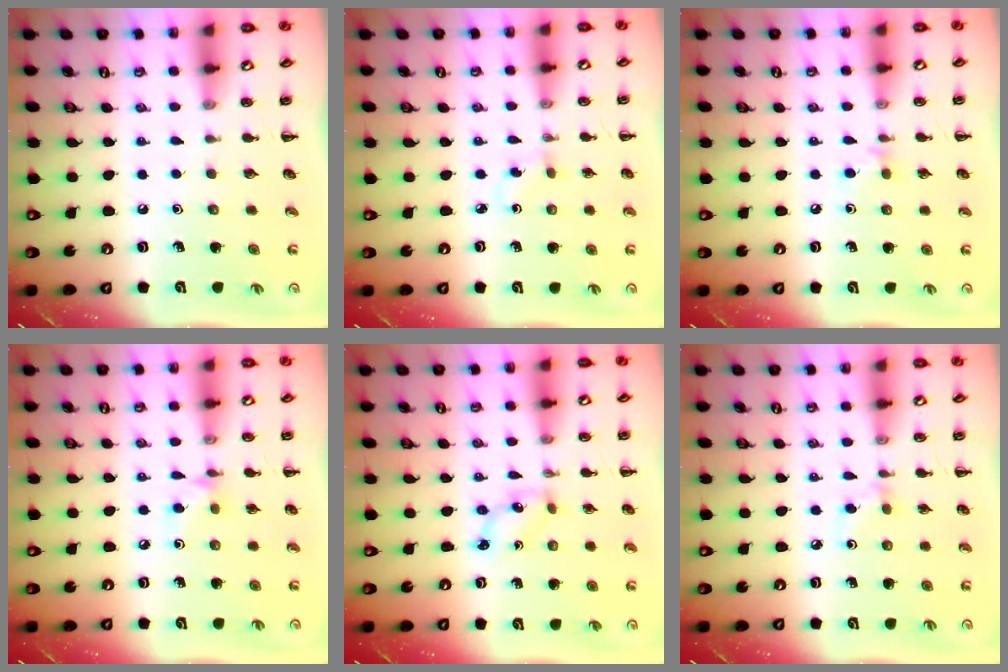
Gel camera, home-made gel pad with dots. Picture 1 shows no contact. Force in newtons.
{"total": 1.2, "press": 1.0, "slide": 0.8}
{"total": 4.2, "press": 3.9, "slide": 1.5}
{"total": 5.0, "press": 4.8, "slide": 1.4}
{"total": 1.6, "press": 1.5, "slide": 0.3}
{"total": 3.5, "press": 3.2, "slide": 1.4}